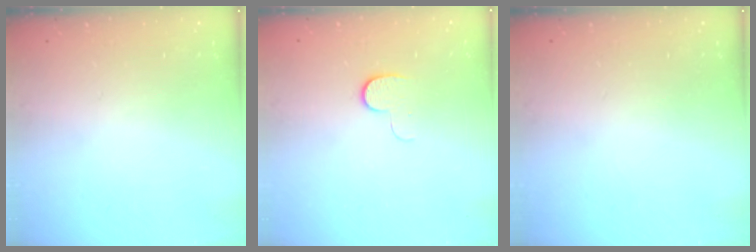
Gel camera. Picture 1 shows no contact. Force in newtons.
{"total": 5.5, "press": 5.4, "slide": 0.8}
{"total": 0.0}